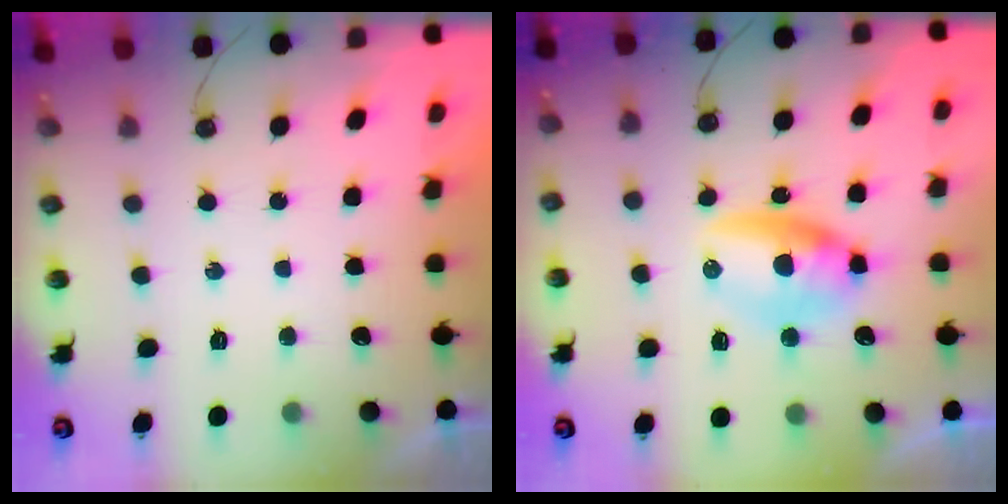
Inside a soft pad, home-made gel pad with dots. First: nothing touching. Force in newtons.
{"total": 10.3, "press": 9.2, "slide": 4.6}